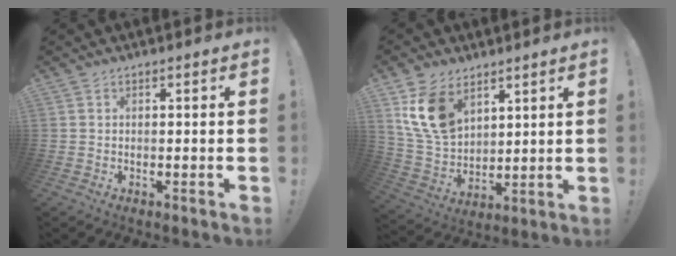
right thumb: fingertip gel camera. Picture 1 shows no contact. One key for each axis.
{"total": 13.9, "fx": 7.4, "fy": 9.0, "fz": 7.6, "tx": -0.151, "ty": -0.032, "tz": 0.146}